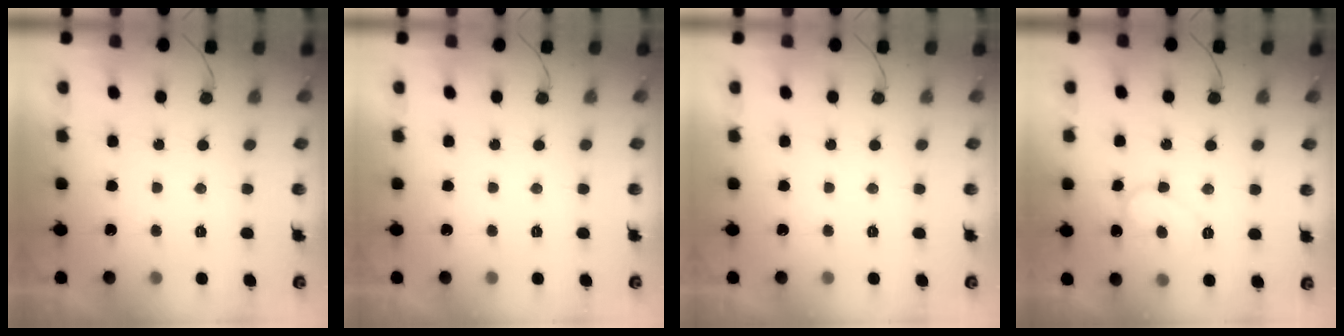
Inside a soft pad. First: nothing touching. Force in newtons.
{"total": 0.0}
{"total": 0.0}
{"total": 7.9, "press": 7.9, "slide": 0.7}